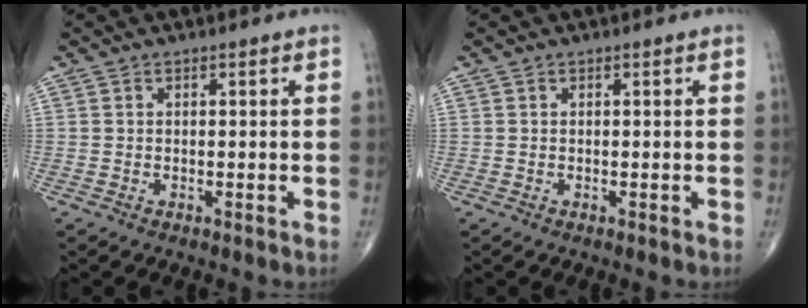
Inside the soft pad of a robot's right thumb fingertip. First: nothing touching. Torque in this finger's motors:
{"motor_torque": [0.00, 0.00, 0.01, 0.01, 0.01]}